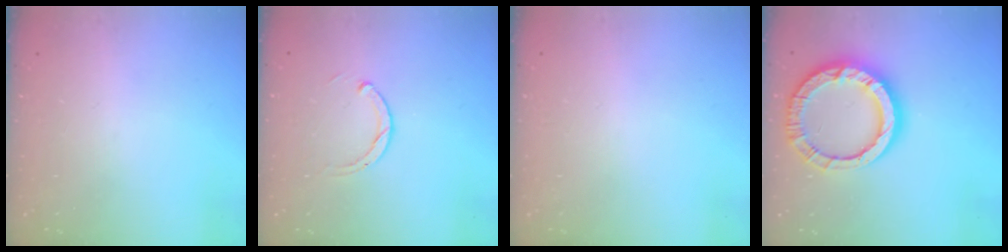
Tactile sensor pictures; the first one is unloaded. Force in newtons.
{"total": 2.5, "press": 2.5, "slide": 0.3}
{"total": 2.6, "press": 2.6, "slide": 0.2}
{"total": 15.9, "press": 15.8, "slide": 2.2}